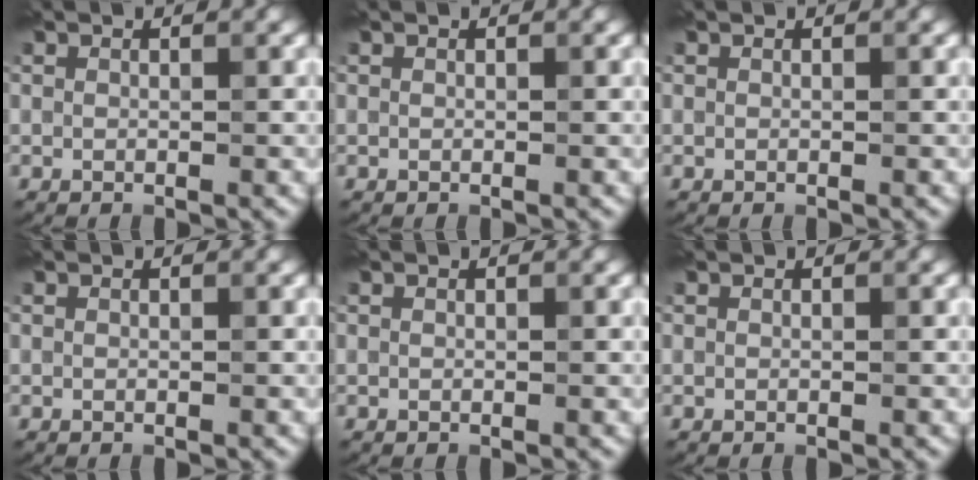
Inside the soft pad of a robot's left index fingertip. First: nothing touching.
{"total": 0.0}
{"total": 0.0}
{"total": 0.0}
{"total": 0.0}
{"total": 0.0}